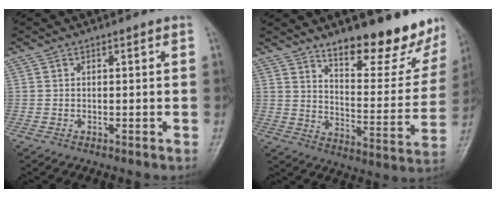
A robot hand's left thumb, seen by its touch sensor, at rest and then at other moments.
{"total": 19.4, "force": [14.6, 6.2, 11.2], "torque": [-0.106, -0.105, 0.207]}